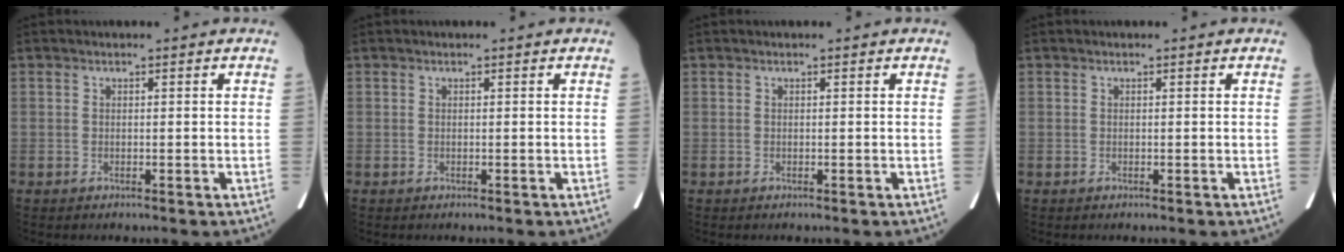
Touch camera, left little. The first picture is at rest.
{"total": 0.0}
{"total": 0.0}
{"total": 0.0}